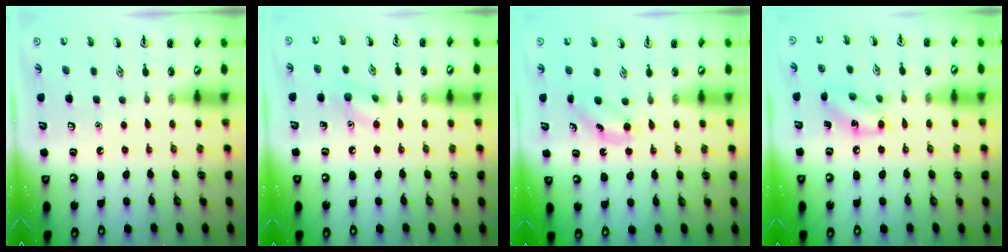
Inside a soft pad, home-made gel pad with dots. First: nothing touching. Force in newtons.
{"total": 7.7, "press": 7.5, "slide": 1.8}
{"total": 3.5, "press": 3.2, "slide": 1.2}
{"total": 7.8, "press": 7.8, "slide": 0.6}